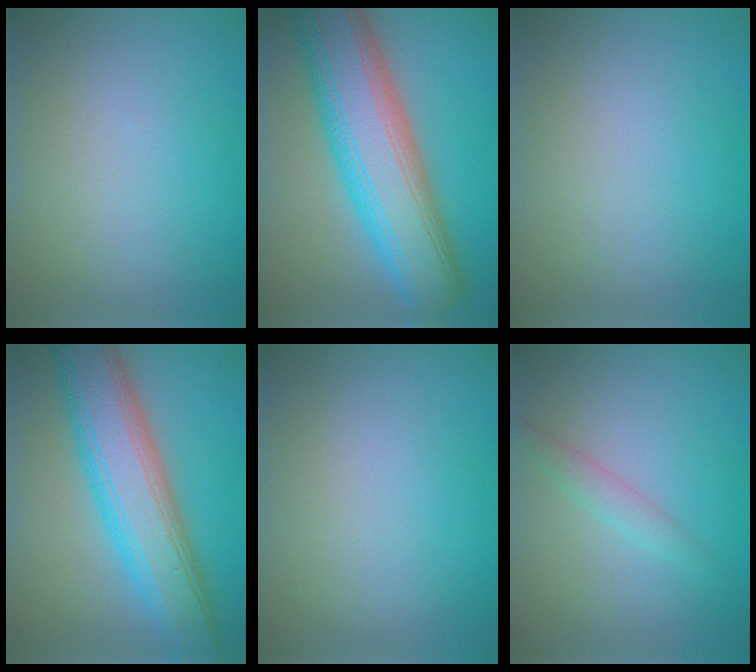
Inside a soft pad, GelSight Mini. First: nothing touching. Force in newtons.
{"total": 11.5, "press": 11.5, "slide": 0.3}
{"total": 0.0}
{"total": 9.4, "press": 9.4, "slide": 0.1}
{"total": 0.0}
{"total": 1.5, "press": 1.5, "slide": 0.1}